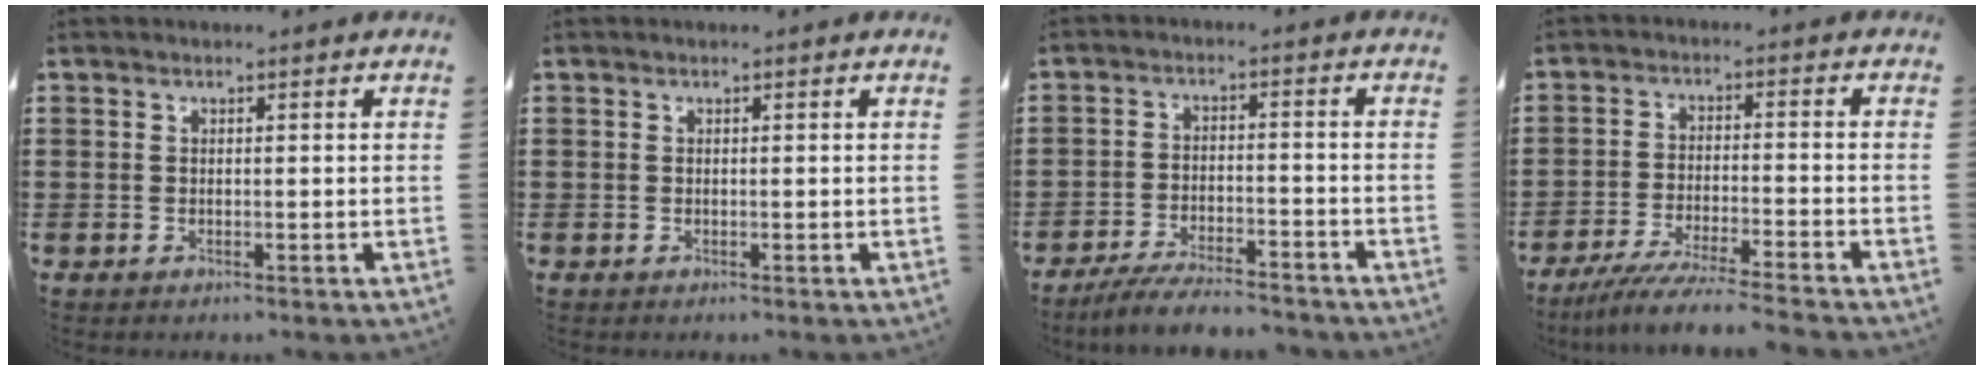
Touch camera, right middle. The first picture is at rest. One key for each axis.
{"total": 0.0}
{"total": 5.4, "fx": -5.0, "fy": 0.4, "fz": 1.9, "tx": -0.036, "ty": -0.003, "tz": -0.098}
{"total": 5.7, "fx": -5.3, "fy": -0.4, "fz": 2.2, "tx": -0.047, "ty": -0.019, "tz": -0.102}